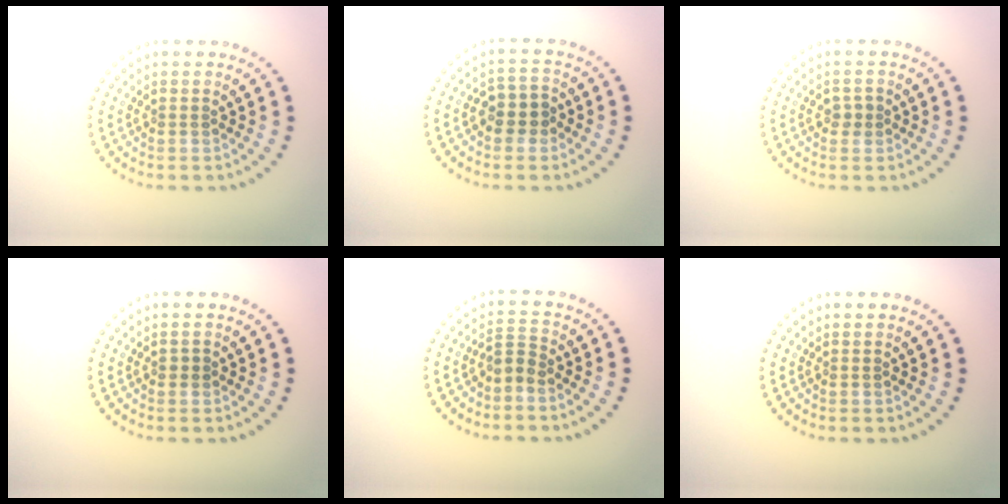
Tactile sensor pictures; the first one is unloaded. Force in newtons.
{"total": 2.6, "press": 2.4, "slide": 0.8}
{"total": 1.1, "press": 1.1, "slide": 0.3}
{"total": 0.8, "press": 0.8, "slide": 0.1}
{"total": 1.7, "press": 1.3, "slide": 1.2}
{"total": 0.0}